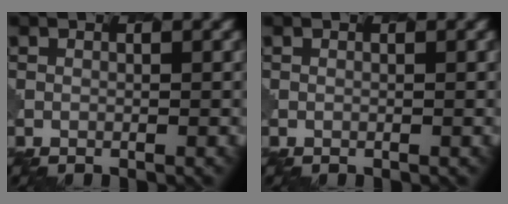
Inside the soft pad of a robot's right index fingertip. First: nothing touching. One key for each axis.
{"total": 0.0}